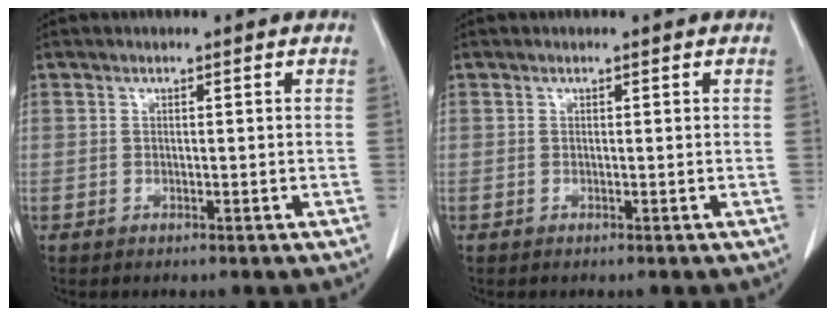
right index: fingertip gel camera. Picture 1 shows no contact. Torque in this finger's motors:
{"motor_torque": [0.14, 0.00, -0.01, 0.00]}